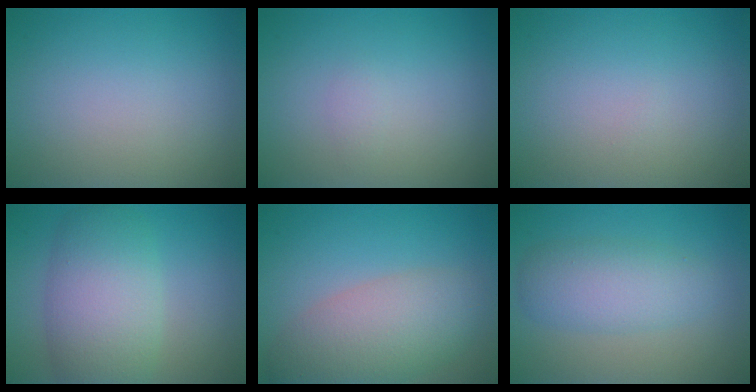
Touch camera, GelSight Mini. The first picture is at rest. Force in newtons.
{"total": 0.7, "press": 0.7, "slide": 0.0}
{"total": 0.0}
{"total": 7.0, "press": 7.0, "slide": 0.2}
{"total": 6.1, "press": 6.1, "slide": 0.5}
{"total": 4.1, "press": 4.1, "slide": 0.1}